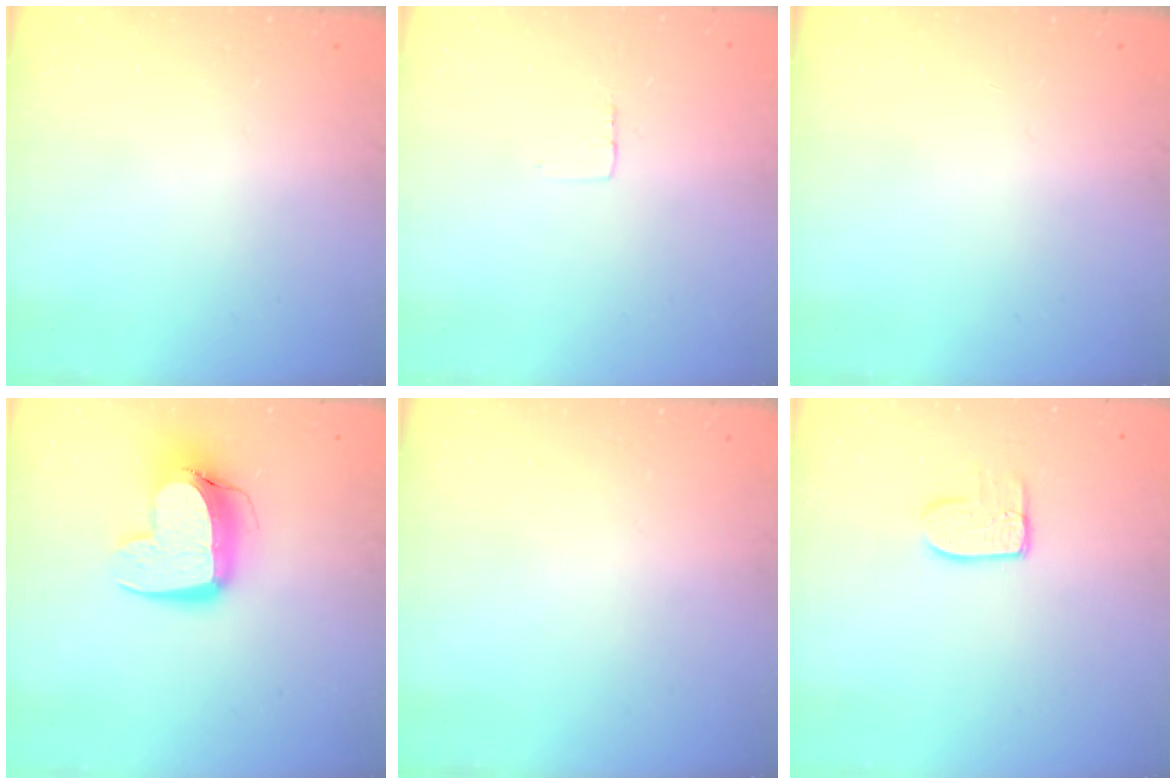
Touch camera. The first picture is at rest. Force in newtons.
{"total": 2.3, "press": 2.3, "slide": 0.1}
{"total": 0.0}
{"total": 12.9, "press": 12.9, "slide": 1.2}
{"total": 0.0}
{"total": 7.4, "press": 7.4, "slide": 0.2}